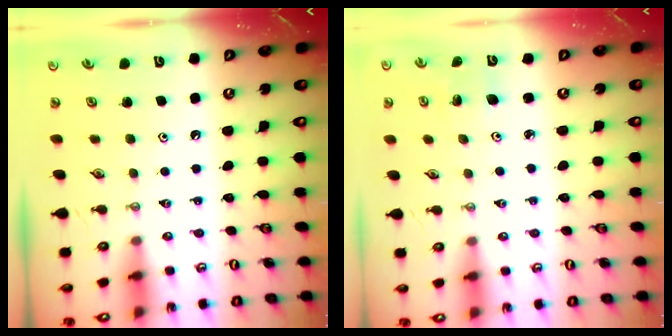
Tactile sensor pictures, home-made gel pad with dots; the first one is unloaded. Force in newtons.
{"total": 2.5, "press": 2.5, "slide": 0.2}